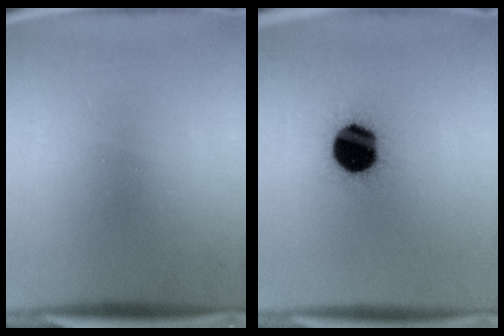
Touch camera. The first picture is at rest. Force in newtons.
{"total": 18.3}